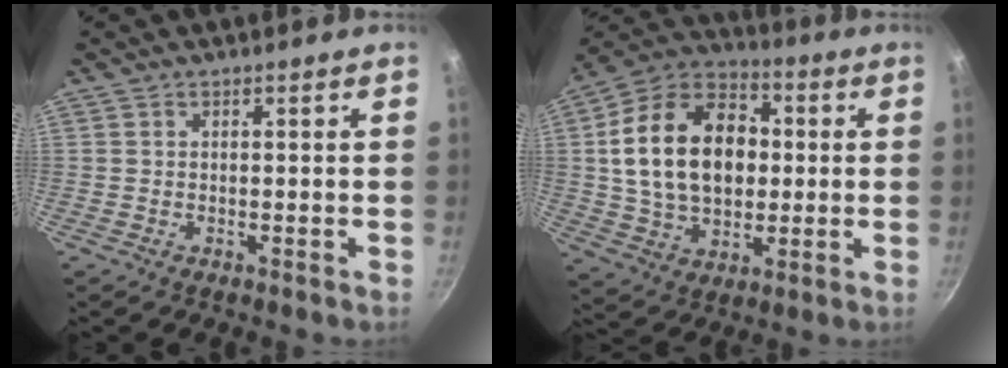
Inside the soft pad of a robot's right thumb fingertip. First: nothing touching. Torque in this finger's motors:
{"motor_torque": [-0.56, 1.44, 0.65, 0.26, 0.21]}